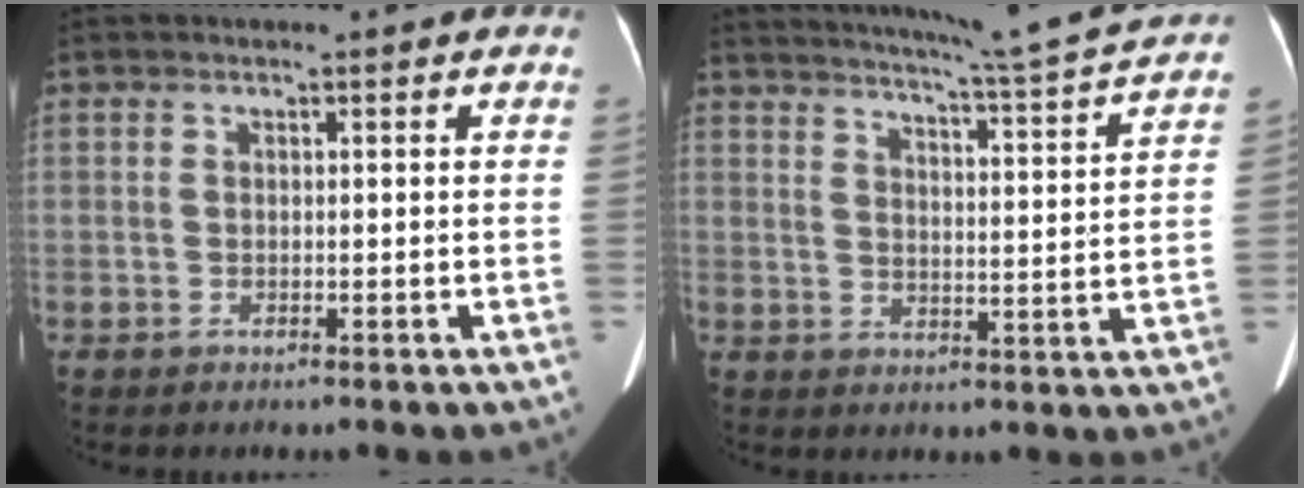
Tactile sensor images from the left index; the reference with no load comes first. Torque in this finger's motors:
{"motor_torque": [-0.08, -1.52, 0.13, 0.06]}